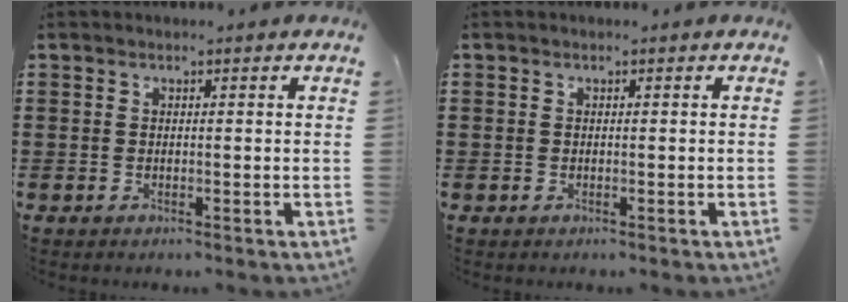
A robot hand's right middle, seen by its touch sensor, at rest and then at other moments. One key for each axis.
{"total": 0.7, "fx": -0.2, "fy": 0.7, "fz": 0.0, "tx": -0.001, "ty": 0.005, "tz": -0.006}